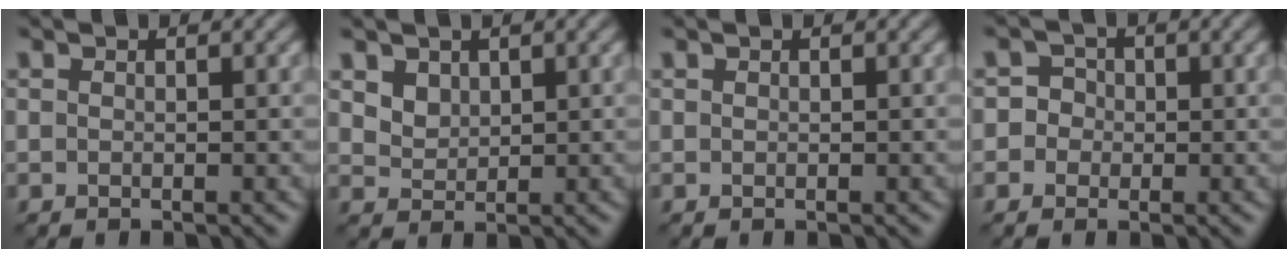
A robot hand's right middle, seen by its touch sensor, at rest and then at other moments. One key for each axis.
{"total": 2.6, "fx": 1.6, "fy": 1.7, "fz": 1.1, "tx": -0.028, "ty": -0.005, "tz": 0.041}
{"total": 0.0}
{"total": 3.0, "fx": -0.3, "fy": 2.9, "fz": 0.7, "tx": 0.022, "ty": 0.018, "tz": -0.031}